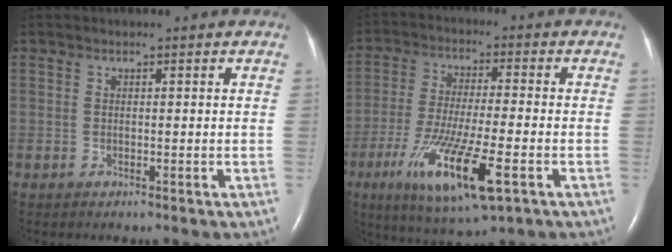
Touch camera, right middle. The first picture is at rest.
{"total": 14.3, "force": [-6.0, 2.0, 12.9], "torque": [-0.255, -0.033, -0.096]}